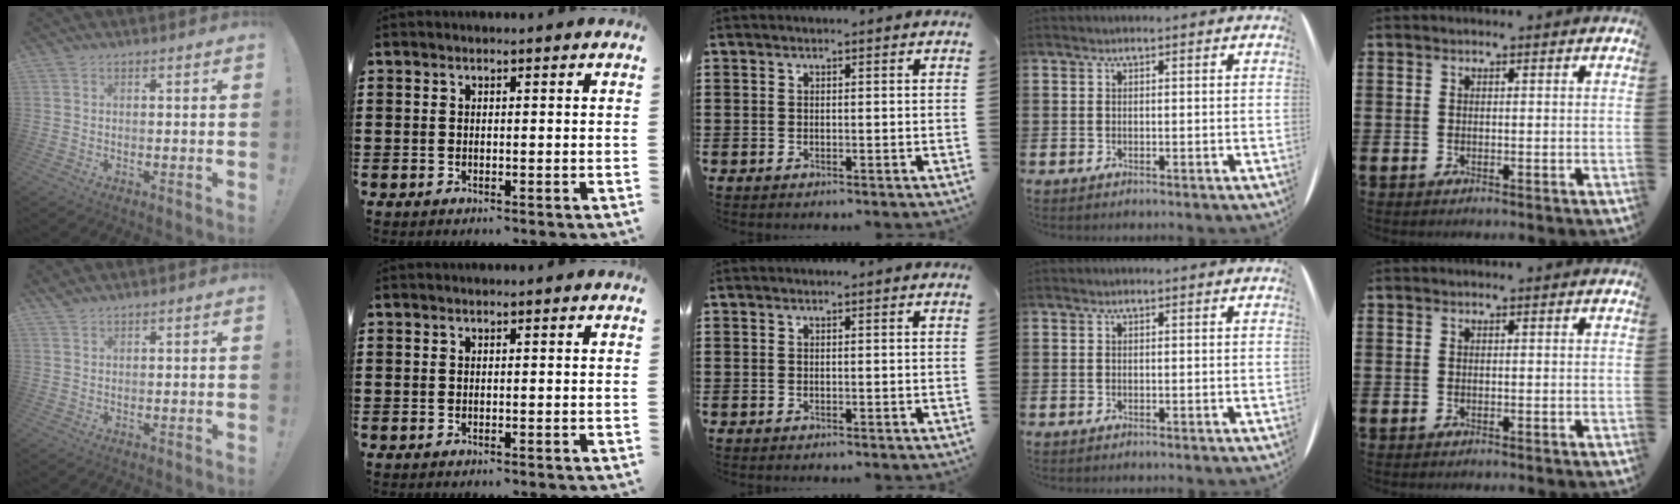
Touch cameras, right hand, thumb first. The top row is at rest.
{"thumb": {"total": 1.0, "force": [1.0, 0.2, 0.3], "torque": [-0.010, 0.000, 0.020]}}